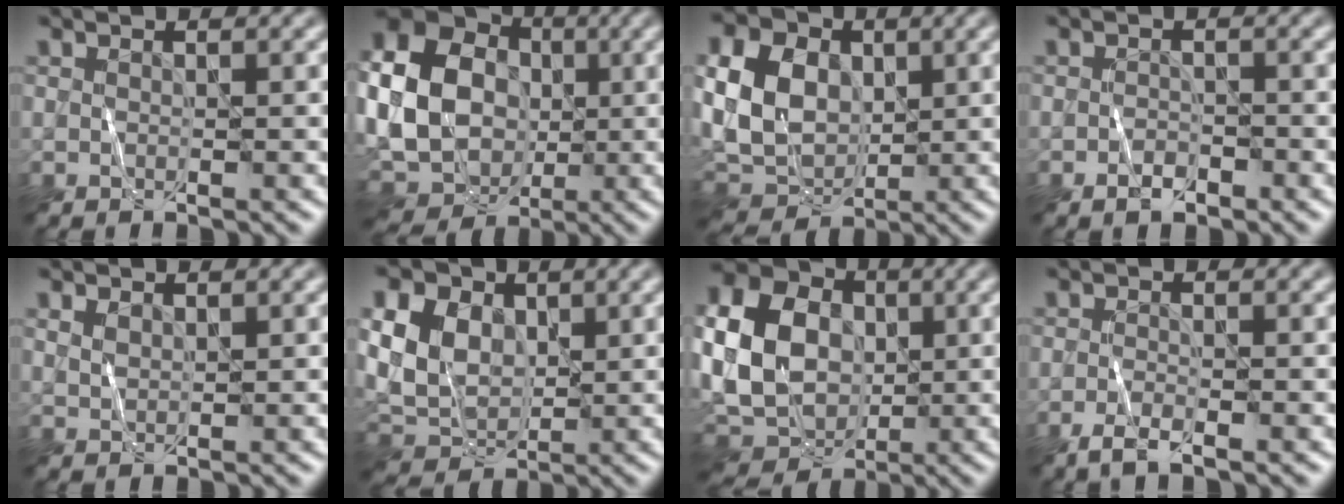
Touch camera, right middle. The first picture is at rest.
{"total": 18.7, "force": [0.3, 16.0, 9.6], "torque": [-0.234, 0.013, -0.036]}
{"total": 8.2, "force": [1.1, 6.3, 5.1], "torque": [-0.126, 0.004, 0.013]}
{"total": 1.5, "force": [-1.0, 0.7, 0.8], "torque": [-0.014, 0.002, -0.019]}
{"total": 1.2, "force": [0.8, 0.6, 0.6], "torque": [-0.018, 0.001, 0.019]}
{"total": 7.6, "force": [2.0, 5.7, 4.7], "torque": [-0.126, 0.007, 0.029]}
{"total": 12.7, "force": [0.4, 9.9, 8.0], "torque": [-0.191, -0.002, 0.002]}
{"total": 2.2, "force": [-1.5, 0.5, 1.6], "torque": [-0.030, -0.002, -0.032]}